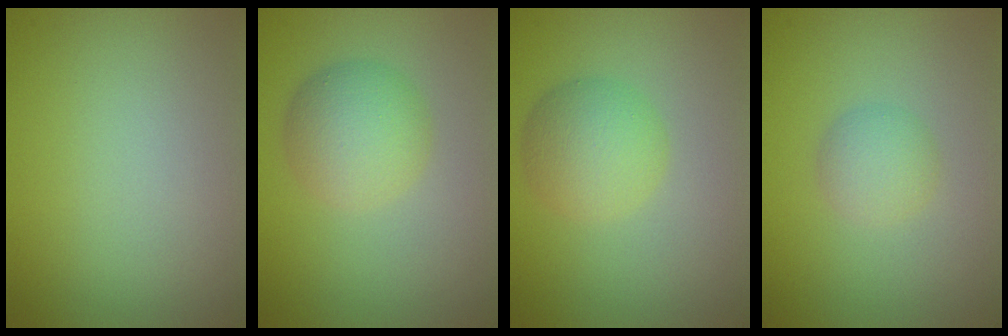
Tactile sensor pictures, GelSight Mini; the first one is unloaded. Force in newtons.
{"total": 4.1, "press": 4.1, "slide": 0.1}
{"total": 3.8, "press": 3.8, "slide": 0.2}
{"total": 2.0, "press": 2.0, "slide": 0.1}